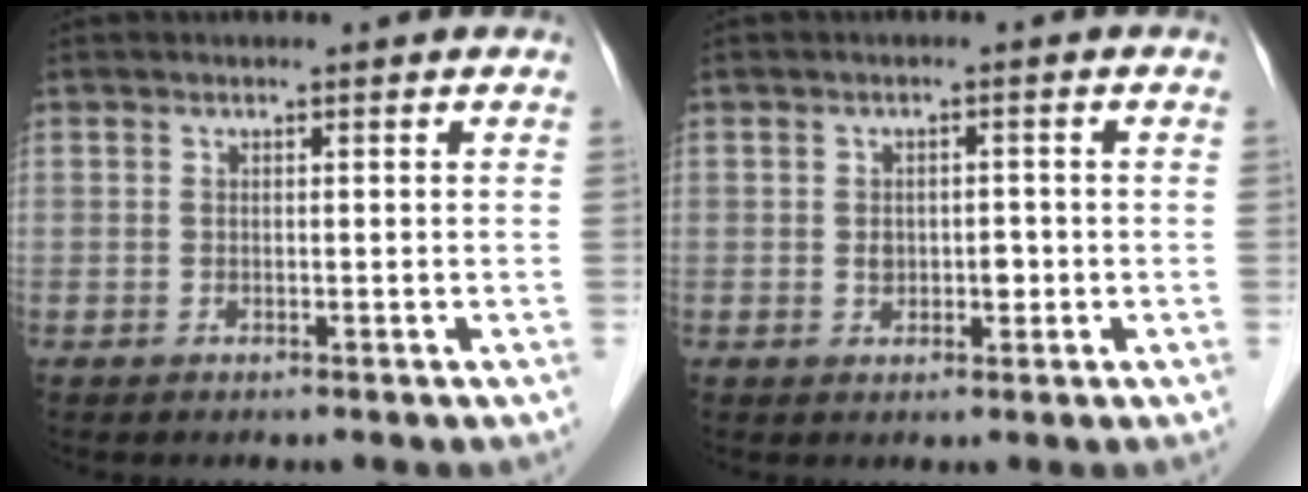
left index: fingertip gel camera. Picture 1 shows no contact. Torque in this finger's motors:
{"motor_torque": [0.04, 0.02, 0.04, 0.00]}